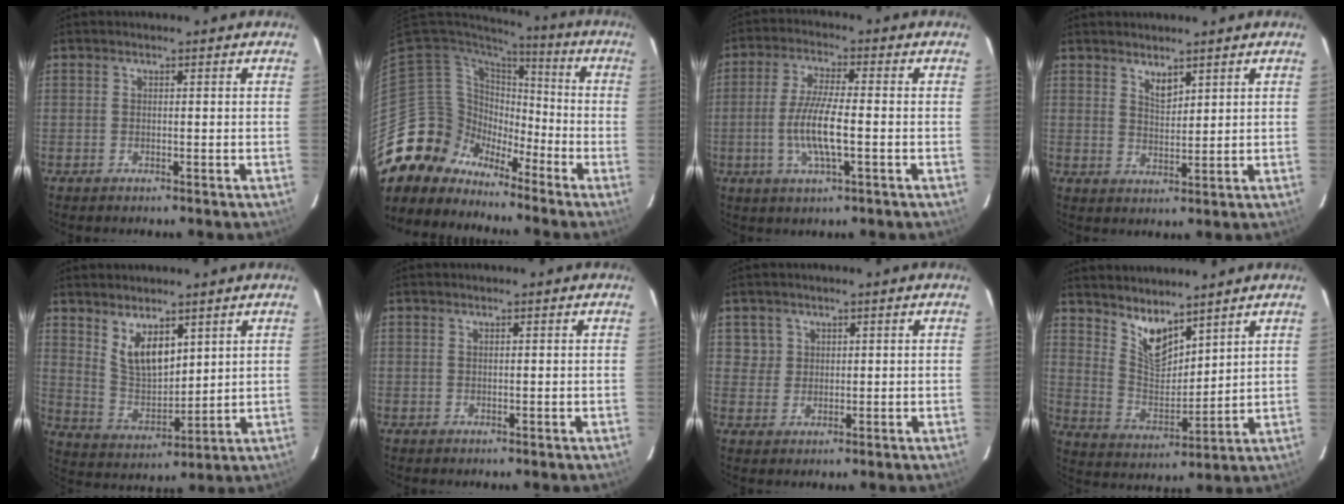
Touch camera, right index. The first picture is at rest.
{"total": 11.9, "force": [-9.4, 7.4, -0.3], "torque": [-0.021, 0.040, -0.183]}
{"total": 8.7, "force": [-2.0, 1.5, 8.3], "torque": [-0.165, -0.003, -0.042]}
{"total": 3.3, "force": [2.6, 1.1, 1.6], "torque": [-0.026, -0.001, 0.046]}
{"total": 8.7, "force": [5.1, 4.1, 5.8], "torque": [-0.101, -0.004, 0.109]}
{"total": 0.0}
{"total": 2.8, "force": [1.1, 2.6, 0.0], "torque": [0.016, 0.018, 0.019]}
{"total": 8.9, "force": [6.9, 3.2, 4.6], "torque": [-0.080, -0.005, 0.137]}